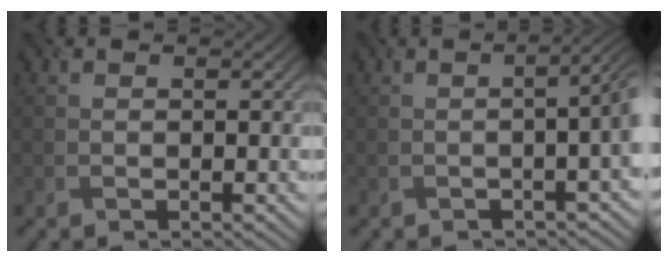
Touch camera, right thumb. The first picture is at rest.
{"total": 4.4, "force": [-0.6, 1.5, 4.1], "torque": [-0.039, 0.006, -0.006]}